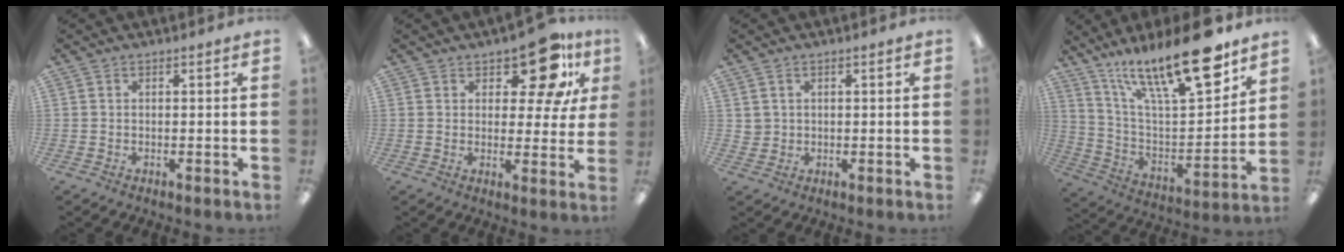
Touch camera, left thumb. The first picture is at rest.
{"total": 13.6, "force": [8.1, 6.4, 8.8], "torque": [-0.117, -0.035, 0.140]}
{"total": 2.1, "force": [1.1, 1.8, 0.0], "torque": [-0.005, 0.003, 0.022]}
{"total": 23.5, "force": [16.2, 6.5, 15.7], "torque": [-0.252, -0.105, 0.266]}